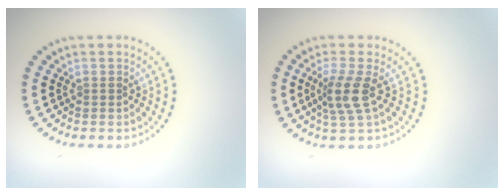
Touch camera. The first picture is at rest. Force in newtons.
{"total": 2.8, "press": 2.2, "slide": 1.8}